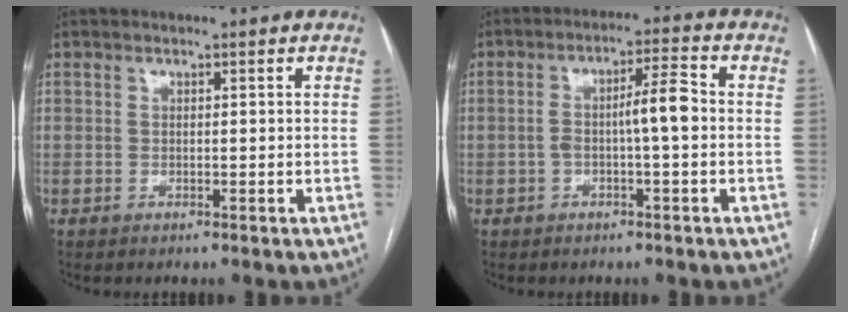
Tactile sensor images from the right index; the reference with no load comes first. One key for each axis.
{"total": 5.7, "fx": -0.5, "fy": 0.7, "fz": 5.6, "tx": -0.096, "ty": 0.021, "tz": -0.008}